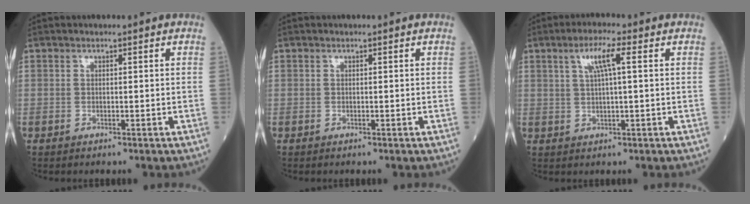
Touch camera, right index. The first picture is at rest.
{"total": 0.0}
{"total": 4.8, "force": [1.7, 0.2, 4.5], "torque": [-0.088, 0.008, 0.033]}